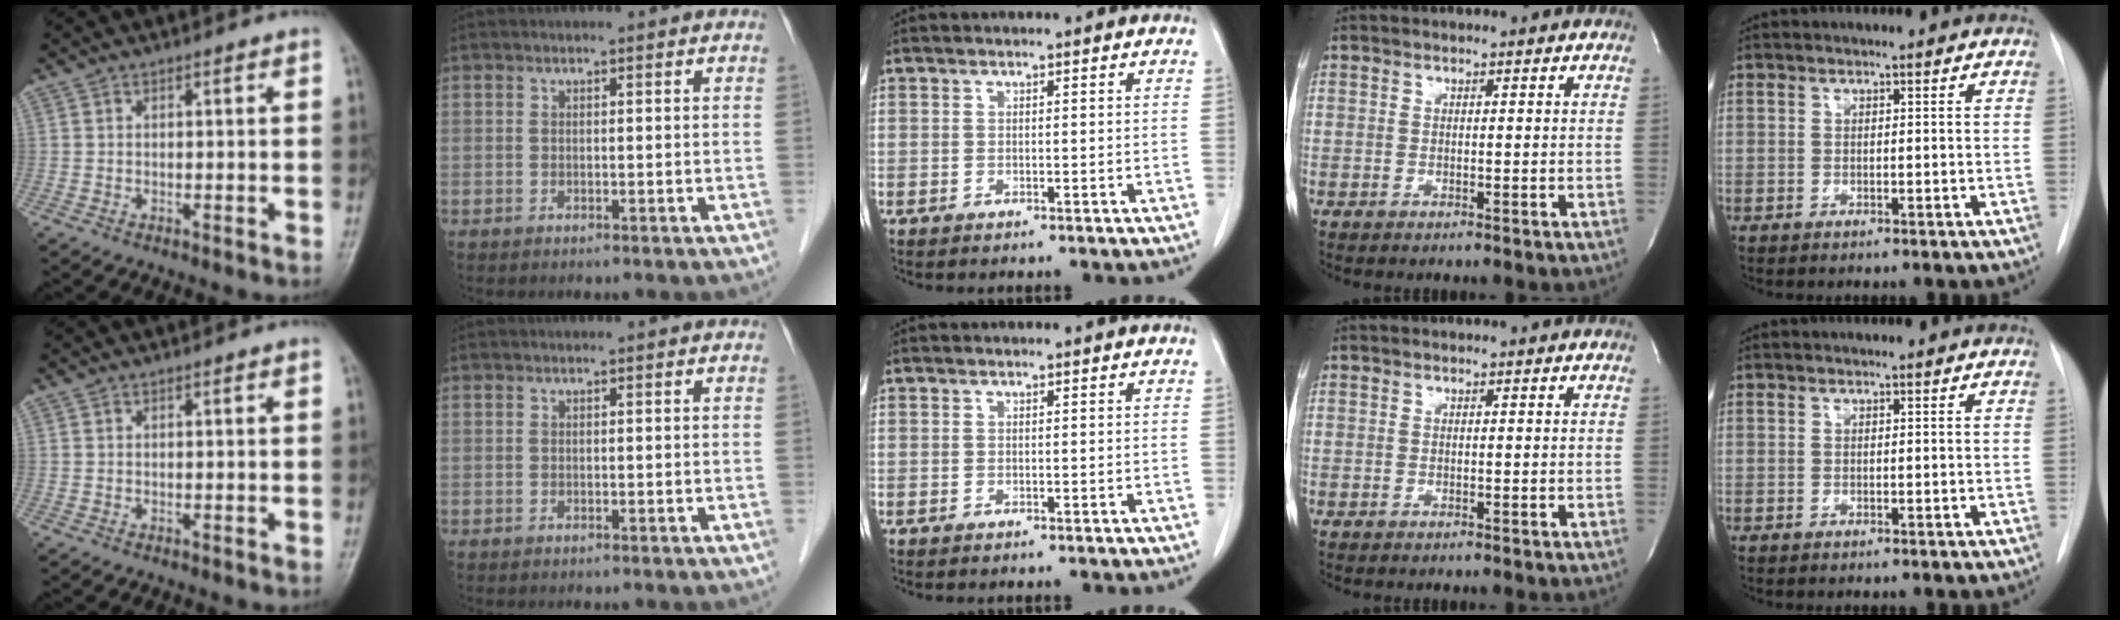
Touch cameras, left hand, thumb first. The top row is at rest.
{}